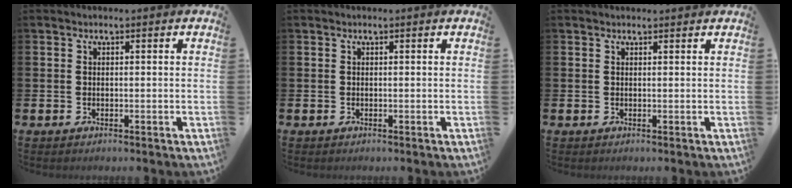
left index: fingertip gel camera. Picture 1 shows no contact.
{"total": 0.0}
{"total": 0.6, "force": [0.6, 0.1, 0.1], "torque": [0.007, -0.003, 0.009]}